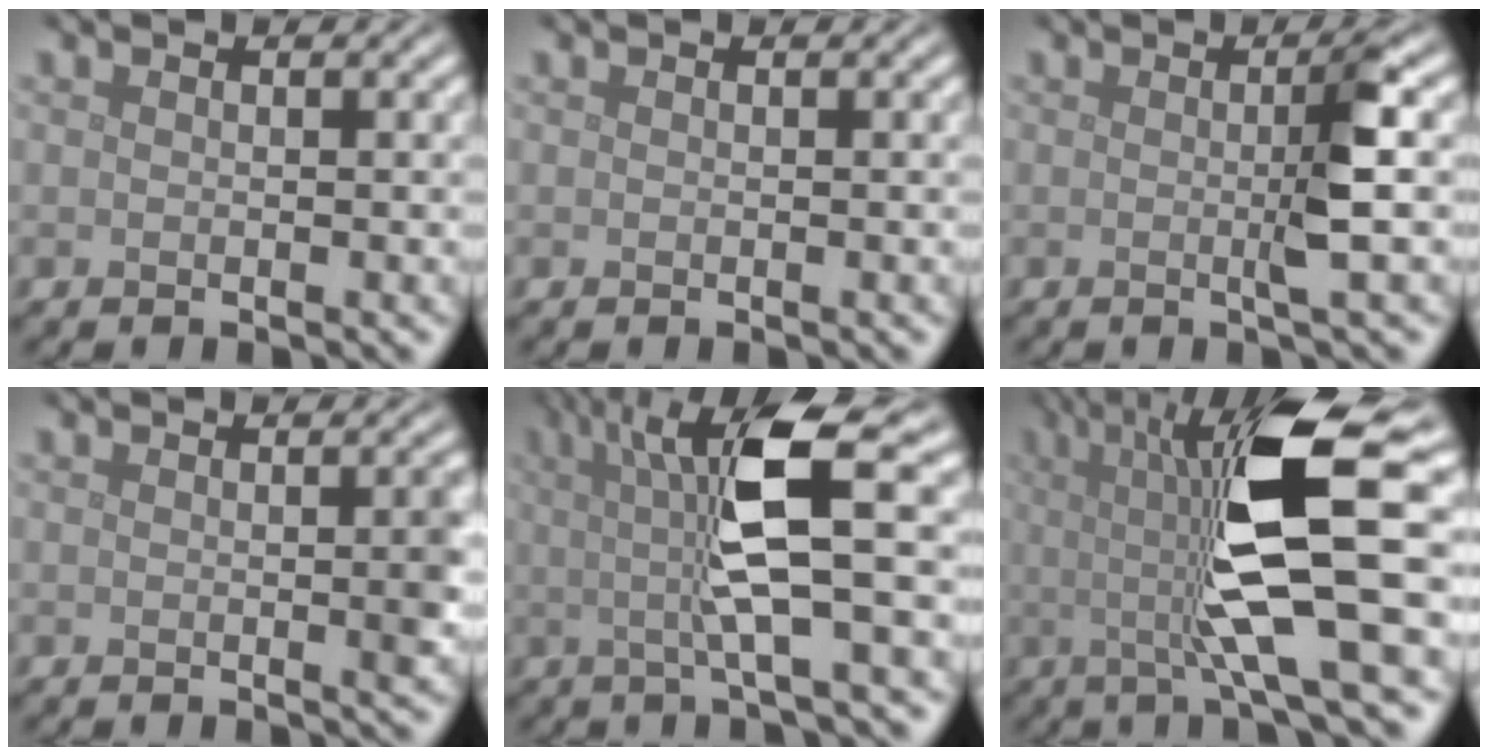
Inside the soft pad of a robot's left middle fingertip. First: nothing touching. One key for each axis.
{"total": 0.0}
{"total": 3.2, "fx": 0.1, "fy": 0.4, "fz": 3.1, "tx": -0.052, "ty": -0.001, "tz": -0.004}
{"total": 1.9, "fx": 0.0, "fy": 0.3, "fz": 1.8, "tx": -0.021, "ty": 0.000, "tz": -0.004}
{"total": 8.6, "fx": 1.5, "fy": 1.7, "fz": 8.3, "tx": -0.131, "ty": 0.009, "tz": 0.021}
{"total": 11.8, "fx": 1.5, "fy": 2.7, "fz": 11.4, "tx": -0.173, "ty": 0.008, "tz": 0.022}